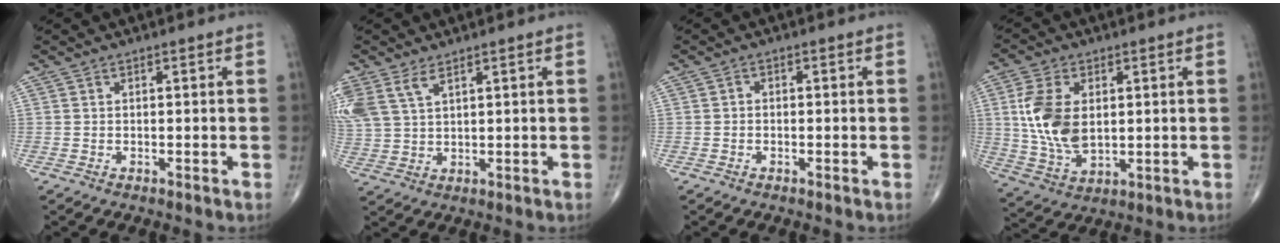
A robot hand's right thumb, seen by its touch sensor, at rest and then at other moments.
{"total": 8.5, "force": [4.7, 4.2, 5.6], "torque": [-0.144, -0.001, 0.106]}
{"total": 0.8, "force": [-0.3, 0.6, 0.4], "torque": [-0.001, 0.003, -0.009]}
{"total": 12.4, "force": [1.8, 7.4, 9.8], "torque": [-0.193, -0.010, 0.043]}